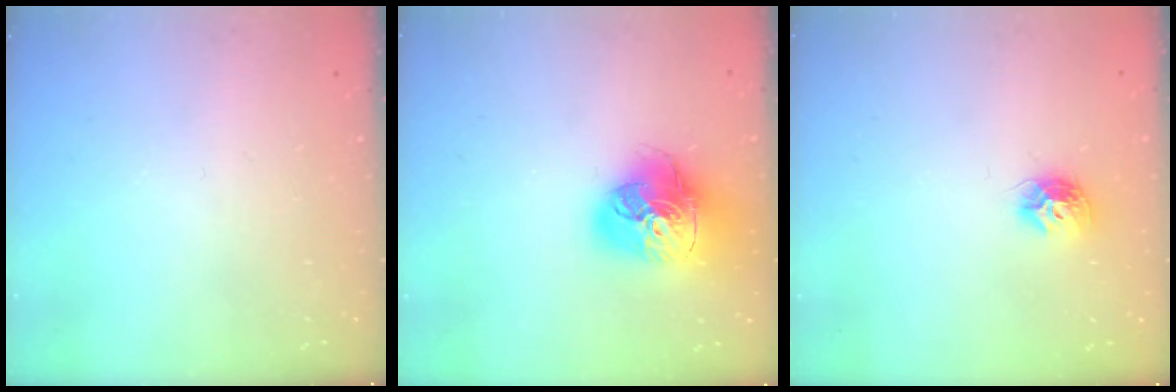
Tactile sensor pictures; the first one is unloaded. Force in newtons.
{"total": 20.5, "press": 20.4, "slide": 2.4}
{"total": 8.6, "press": 8.5, "slide": 0.1}